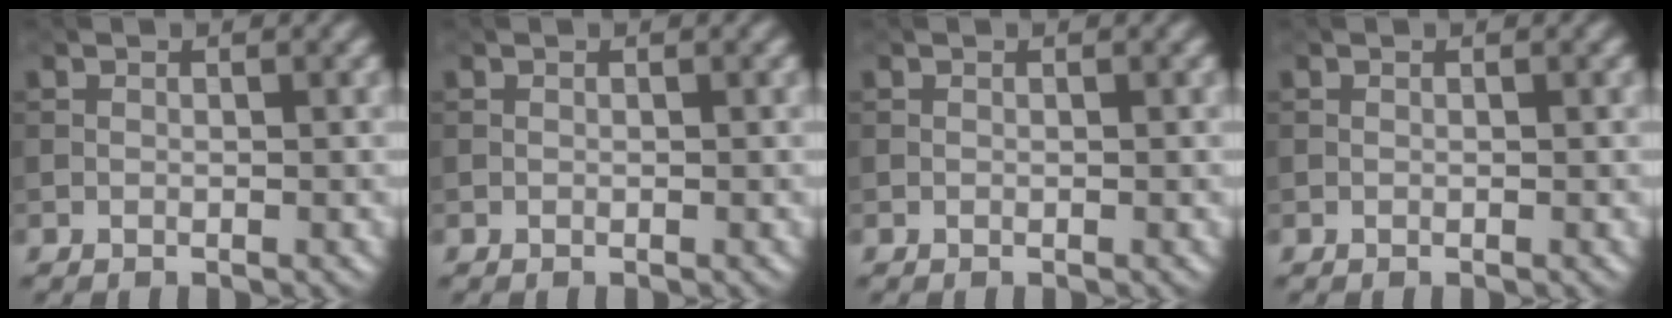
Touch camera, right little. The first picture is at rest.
{"total": 0.0}
{"total": 0.0}
{"total": 0.0}